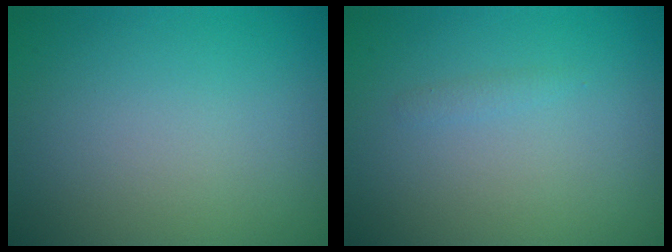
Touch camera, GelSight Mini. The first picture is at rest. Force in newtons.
{"total": 0.6, "press": 0.6, "slide": 0.0}